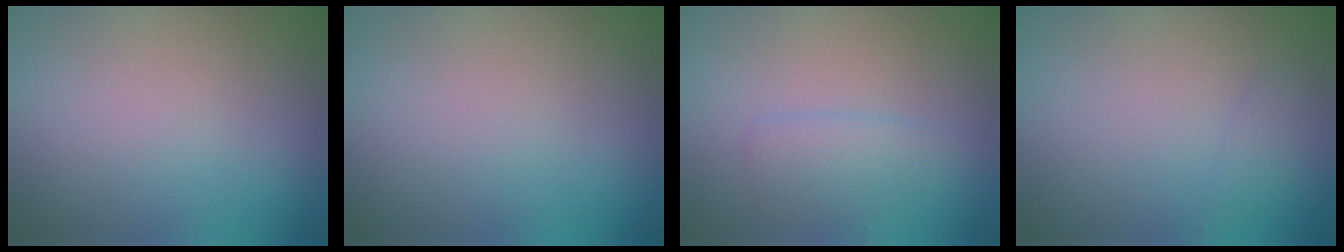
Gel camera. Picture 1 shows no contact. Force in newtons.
{"total": 0.0}
{"total": 1.9, "press": 1.9, "slide": 0.1}
{"total": 0.8, "press": 0.8, "slide": 0.0}